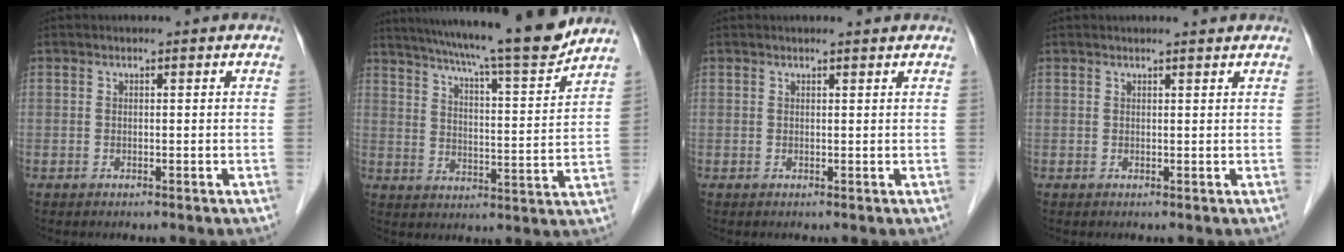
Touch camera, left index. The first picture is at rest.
{"total": 18.7, "force": [16.5, -0.3, 8.9], "torque": [-0.144, -0.019, 0.236]}
{"total": 1.5, "force": [1.4, -0.2, 0.4], "torque": [-0.011, 0.003, 0.020]}
{"total": 1.9, "force": [1.8, -0.2, 0.5], "torque": [-0.011, 0.004, 0.024]}